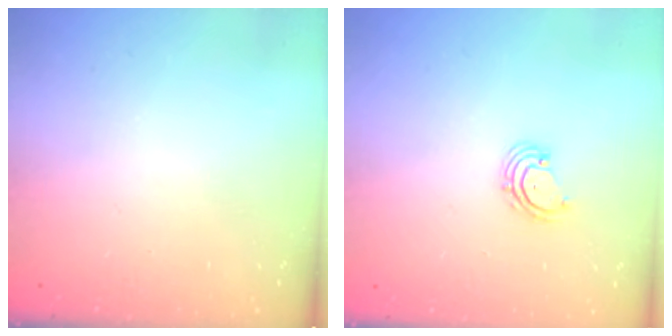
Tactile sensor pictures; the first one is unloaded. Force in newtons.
{"total": 2.5, "press": 2.4, "slide": 0.4}